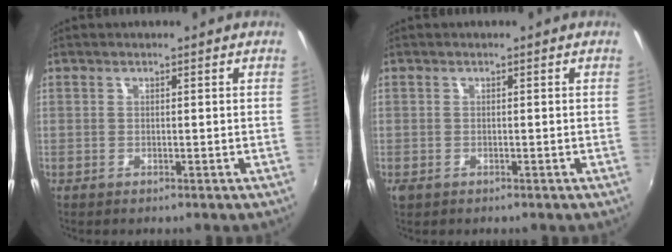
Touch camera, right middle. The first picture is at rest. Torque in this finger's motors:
{"motor_torque": [0.10, -0.08, 0.01, 0.02]}